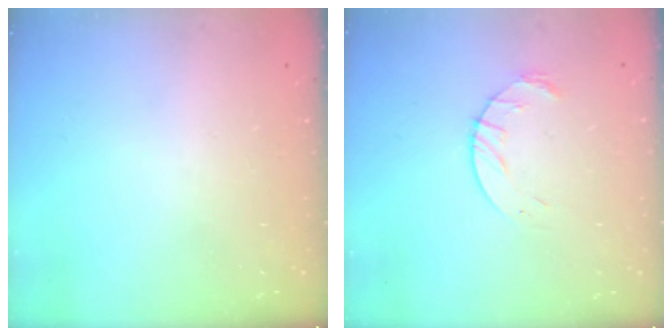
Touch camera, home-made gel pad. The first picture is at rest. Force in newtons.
{"total": 4.6, "press": 4.5, "slide": 0.6}